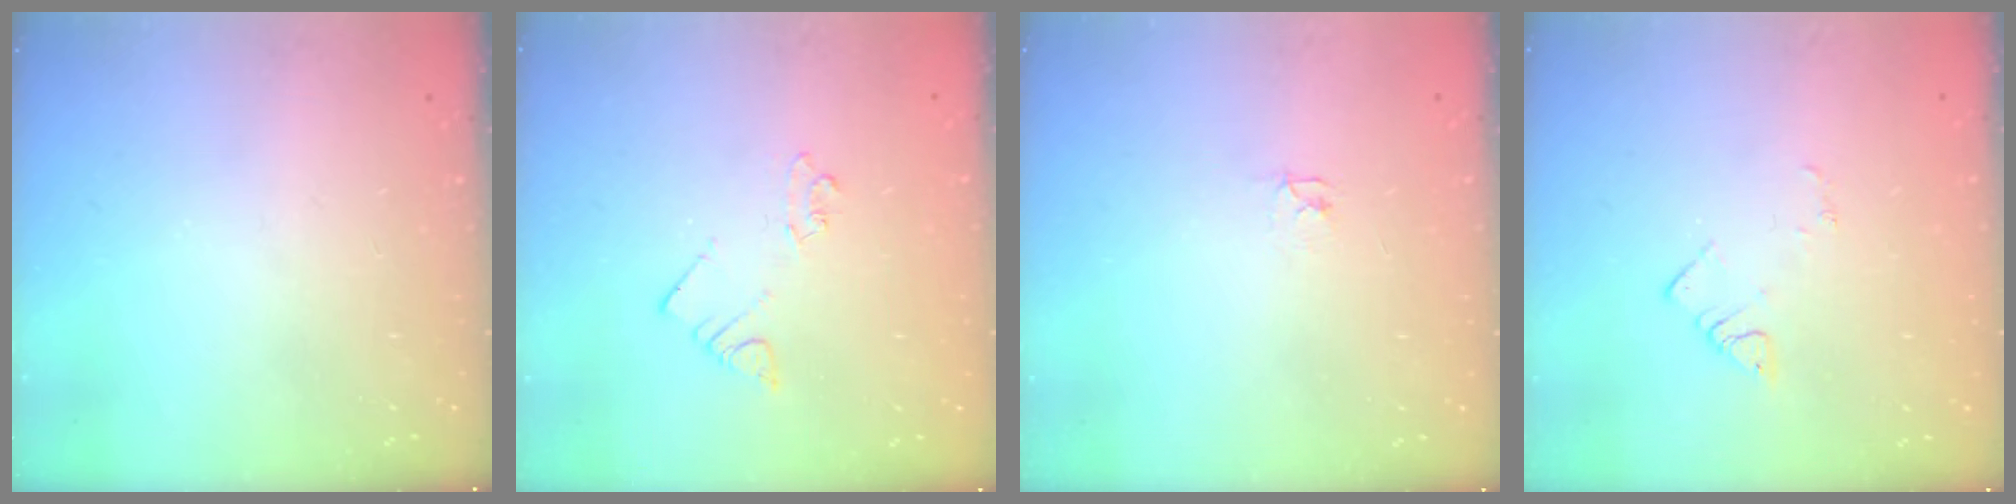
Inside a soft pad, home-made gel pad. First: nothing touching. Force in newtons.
{"total": 2.0, "press": 2.0, "slide": 0.2}
{"total": 2.1, "press": 2.1, "slide": 0.3}
{"total": 3.5, "press": 3.5, "slide": 0.4}